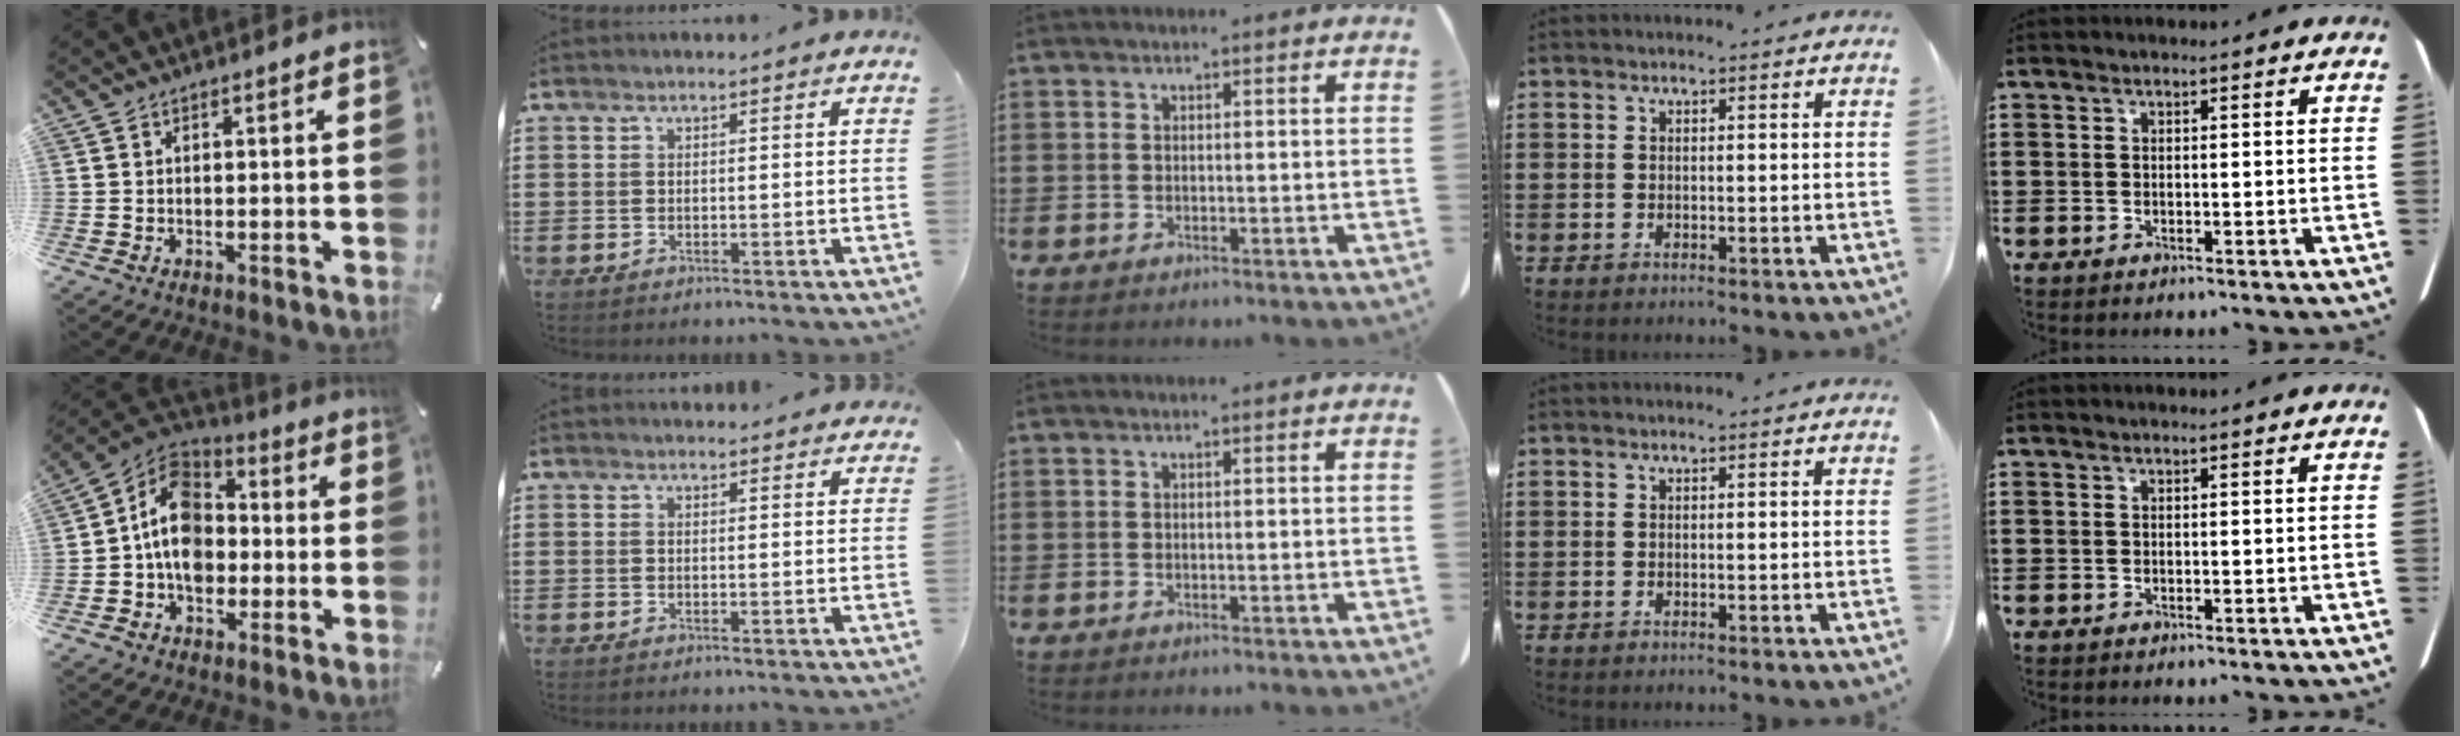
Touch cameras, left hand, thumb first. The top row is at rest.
{"thumb": {"total": 11.6, "force": [-2.2, 9.3, 6.7], "torque": [-0.132, 0.020, -0.044]}, "index": {"total": 1.5, "force": [1.5, 0.2, 0.1], "torque": [-0.006, 0.003, 0.029]}}